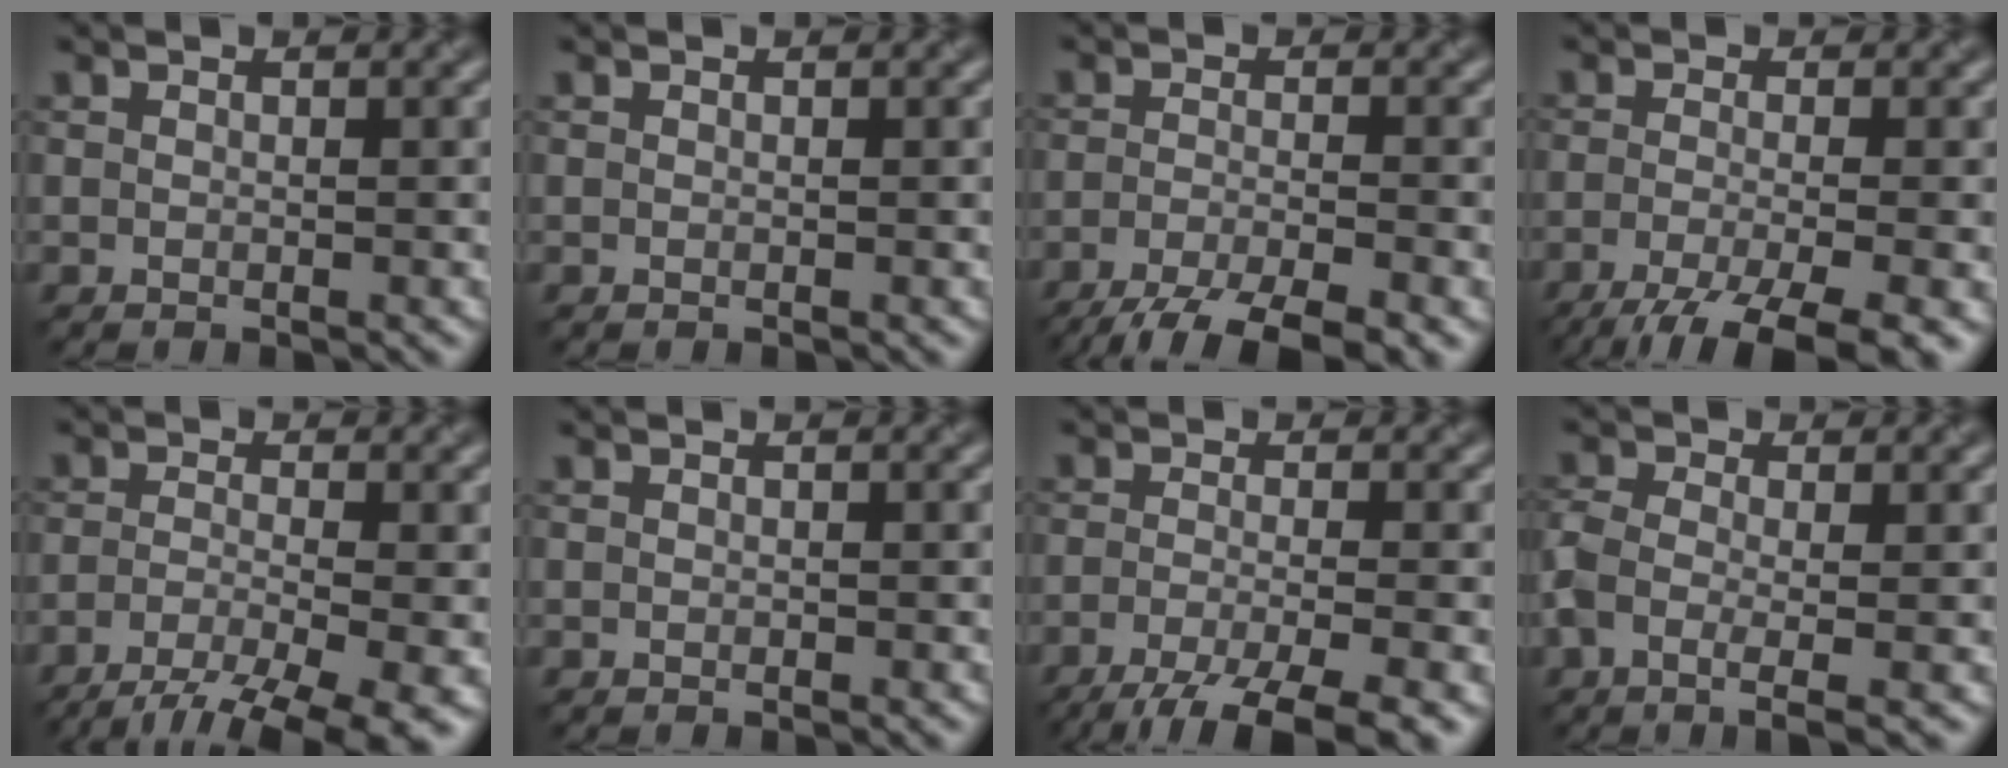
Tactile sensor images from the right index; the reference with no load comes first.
{"total": 0.0}
{"total": 7.2, "force": [-5.1, 1.6, 4.9], "torque": [-0.076, -0.012, -0.095]}
{"total": 8.5, "force": [-5.1, 2.2, 6.4], "torque": [-0.097, -0.018, -0.087]}
{"total": 8.2, "force": [-5.4, 1.9, 5.9], "torque": [-0.098, -0.014, -0.092]}
{"total": 0.0}
{"total": 7.6, "force": [-4.8, 1.8, 5.7], "torque": [-0.084, -0.014, -0.086]}
{"total": 4.5, "force": [-1.2, 2.0, 3.9], "torque": [-0.089, -0.003, -0.029]}